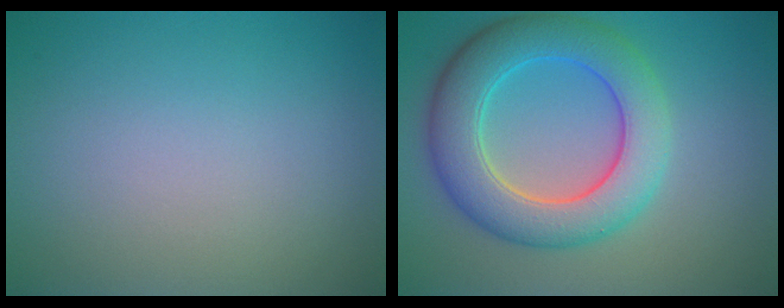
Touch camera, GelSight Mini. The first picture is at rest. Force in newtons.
{"total": 7.8, "press": 7.8, "slide": 0.4}